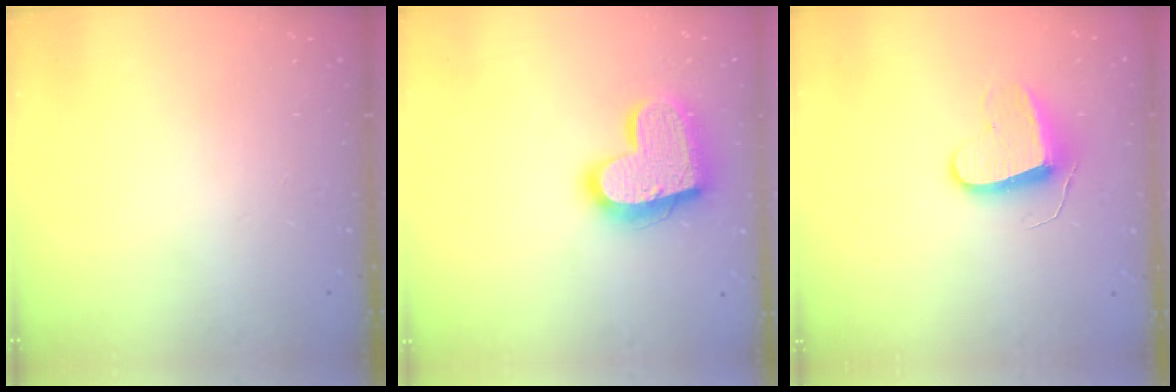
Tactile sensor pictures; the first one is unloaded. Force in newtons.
{"total": 19.0, "press": 18.9, "slide": 1.6}
{"total": 9.4, "press": 9.3, "slide": 0.9}